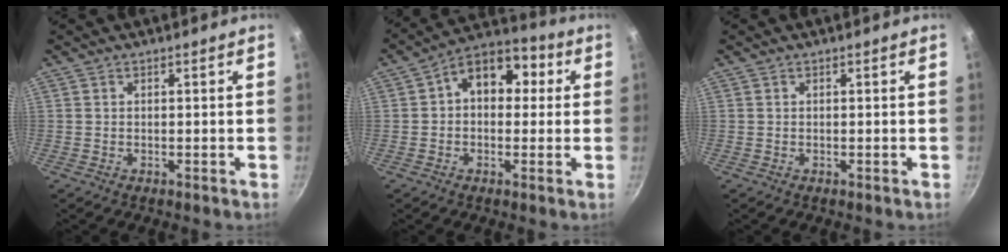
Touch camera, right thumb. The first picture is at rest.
{"total": 12.1, "force": [2.3, 8.5, 8.2], "torque": [-0.076, 0.028, 0.014]}
{"total": 0.0}